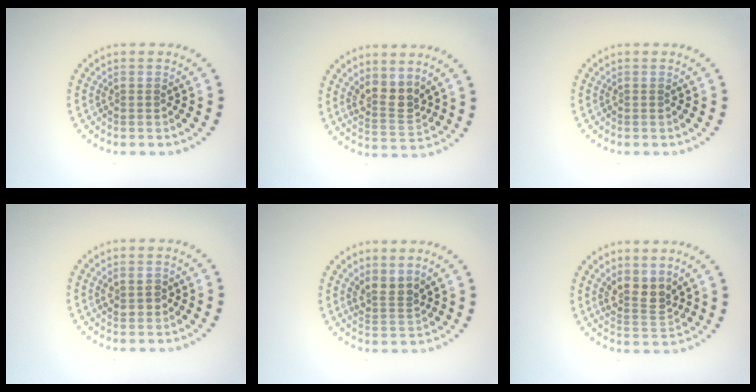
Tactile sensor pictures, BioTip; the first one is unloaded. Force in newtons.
{"total": 2.7, "press": 2.3, "slide": 1.5}
{"total": 0.0}
{"total": 1.5, "press": 1.5, "slide": 0.3}
{"total": 2.4, "press": 1.8, "slide": 1.6}
{"total": 2.7, "press": 2.3, "slide": 1.5}